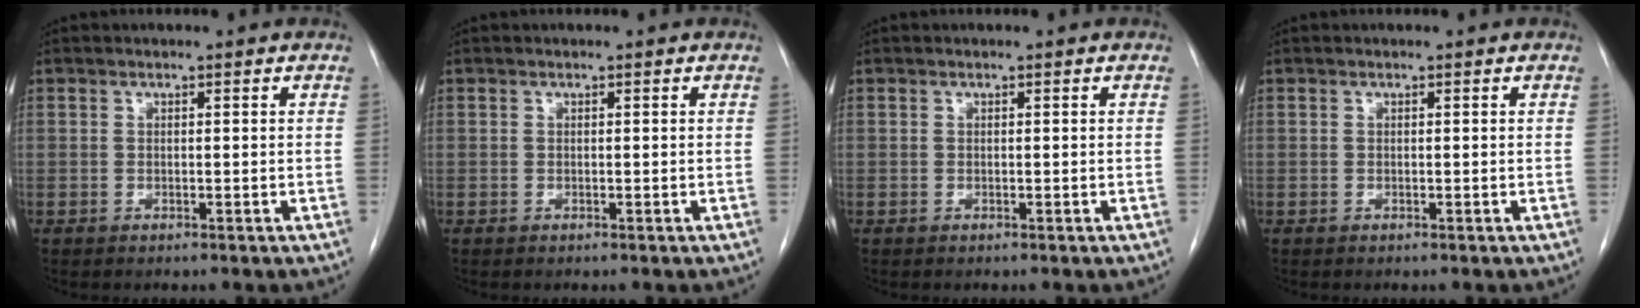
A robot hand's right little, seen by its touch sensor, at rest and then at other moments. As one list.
[{"total": 0.0}, {"total": 0.0}, {"total": 0.0}]